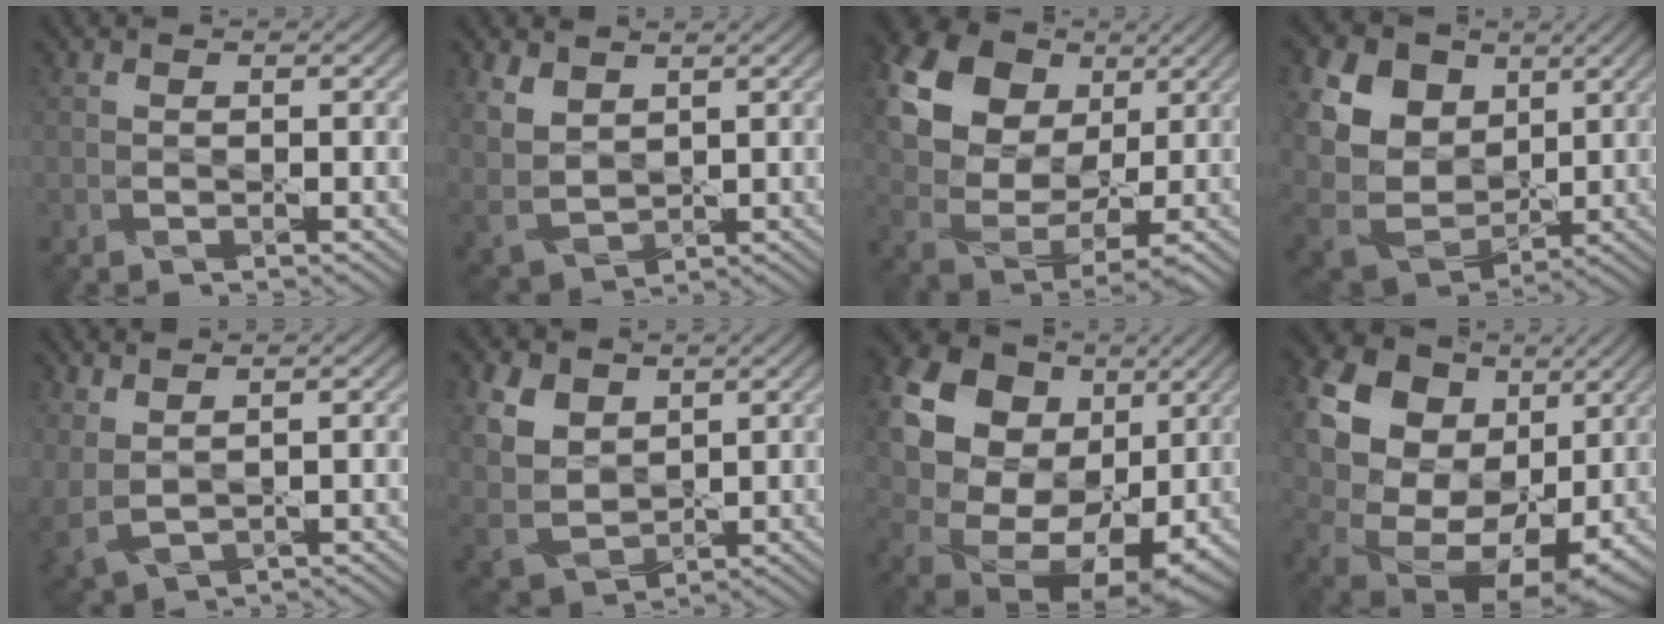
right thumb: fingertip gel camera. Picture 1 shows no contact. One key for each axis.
{"total": 5.3, "fx": 2.8, "fy": 3.4, "fz": 2.9, "tx": -0.089, "ty": -0.006, "tz": 0.064}
{"total": 18.2, "fx": 8.2, "fy": 12.4, "fz": 10.4, "tx": -0.245, "ty": 0.057, "tz": 0.159}
{"total": 16.4, "fx": 6.4, "fy": 12.8, "fz": 8.0, "tx": -0.244, "ty": 0.036, "tz": 0.145}
{"total": 3.9, "fx": 2.0, "fy": 1.9, "fz": 2.7, "tx": -0.090, "ty": -0.006, "tz": 0.050}
{"total": 7.6, "fx": 3.3, "fy": 5.3, "fz": 4.4, "tx": -0.134, "ty": 0.002, "tz": 0.068}
{"total": 24.2, "fx": 8.9, "fy": 19.0, "fz": 12.0, "tx": -0.267, "ty": 0.023, "tz": 0.160}
{"total": 22.0, "fx": 8.5, "fy": 16.8, "fz": 11.4, "tx": -0.258, "ty": 0.025, "tz": 0.156}